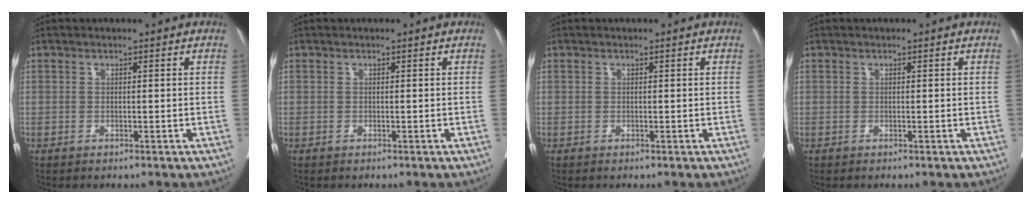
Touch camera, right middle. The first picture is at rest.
{"total": 0.0}
{"total": 0.0}
{"total": 0.0}